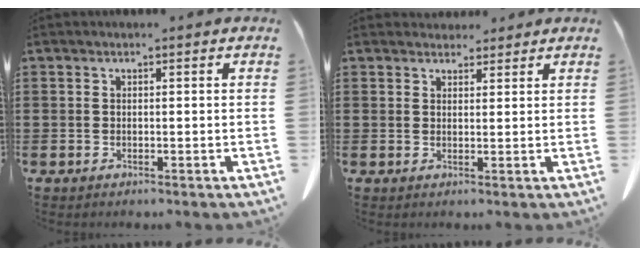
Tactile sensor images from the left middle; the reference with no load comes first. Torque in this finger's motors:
{"motor_torque": [0.76, 0.49, 0.03, 0.01]}